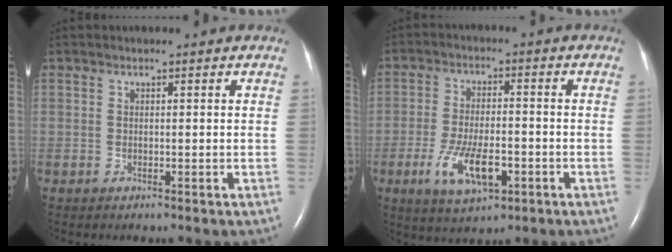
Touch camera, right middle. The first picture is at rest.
{"total": 8.7, "force": [-3.4, 3.1, 7.4], "torque": [-0.149, -0.010, -0.055]}